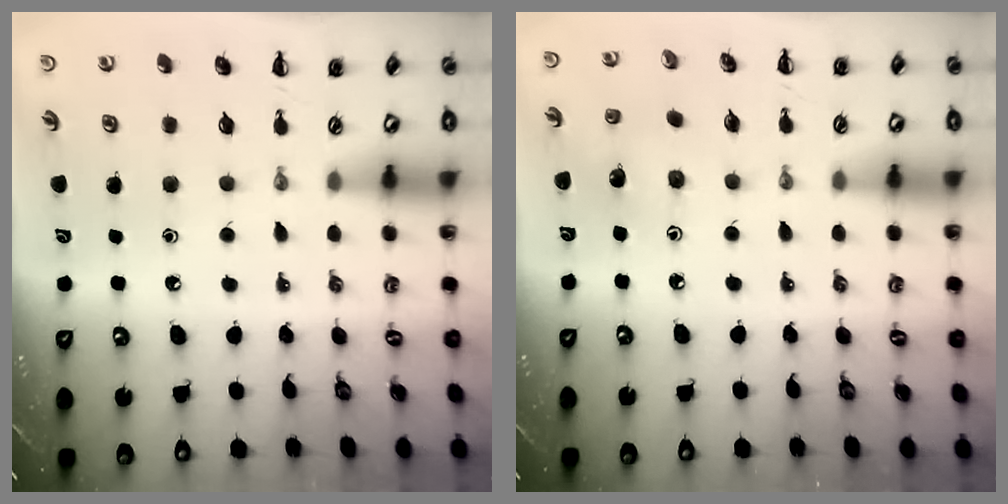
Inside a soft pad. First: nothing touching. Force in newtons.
{"total": 2.9, "press": 2.7, "slide": 0.9}